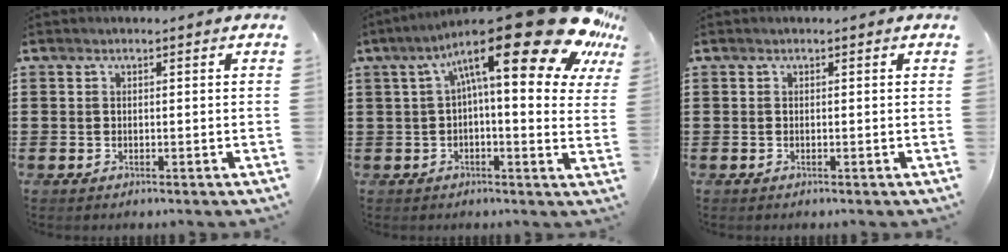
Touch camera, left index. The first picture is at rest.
{"total": 20.2, "force": [11.5, 4.5, 16.0], "torque": [-0.269, -0.066, 0.182]}
{"total": 0.0}